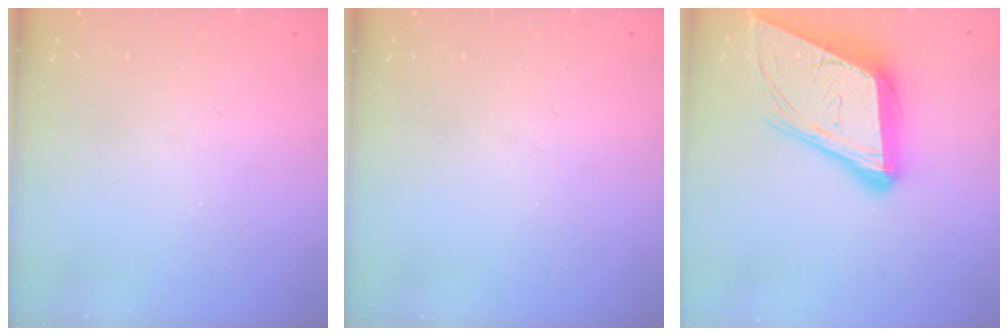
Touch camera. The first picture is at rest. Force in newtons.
{"total": 0.0}
{"total": 19.2, "press": 18.6, "slide": 4.7}